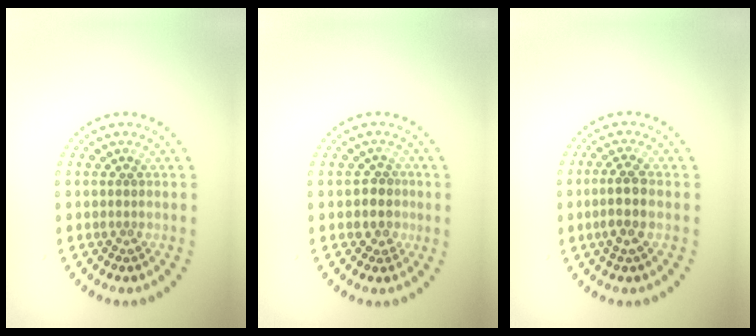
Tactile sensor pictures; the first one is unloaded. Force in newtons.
{"total": 1.6, "press": 1.4, "slide": 0.7}
{"total": 2.5, "press": 2.3, "slide": 1.0}